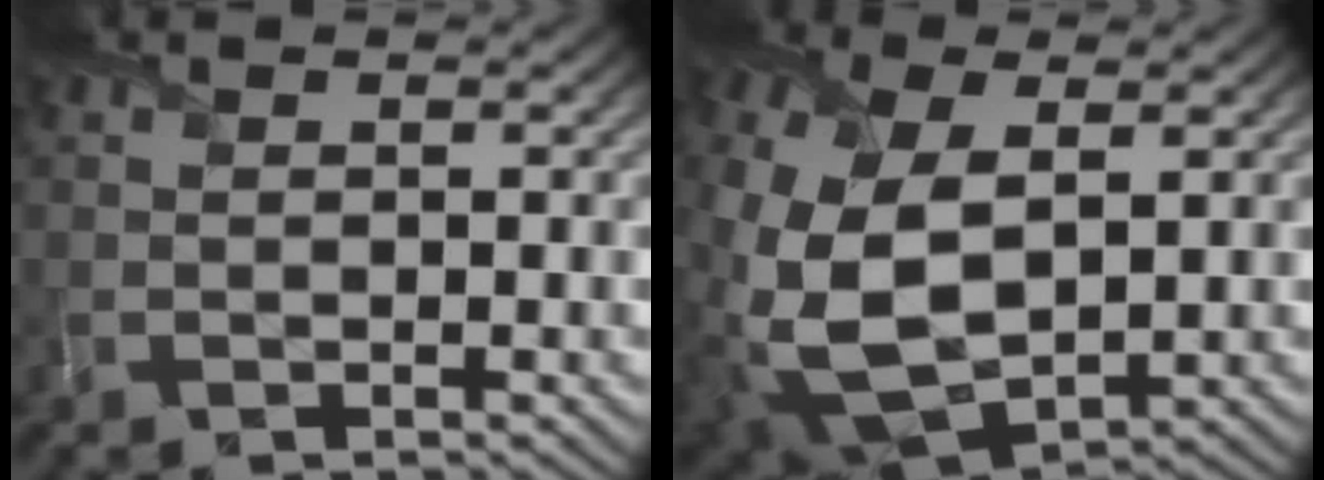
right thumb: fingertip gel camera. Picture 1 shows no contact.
{"total": 15.4, "force": [-0.8, 9.5, 12.1], "torque": [-0.312, -0.035, 0.002]}